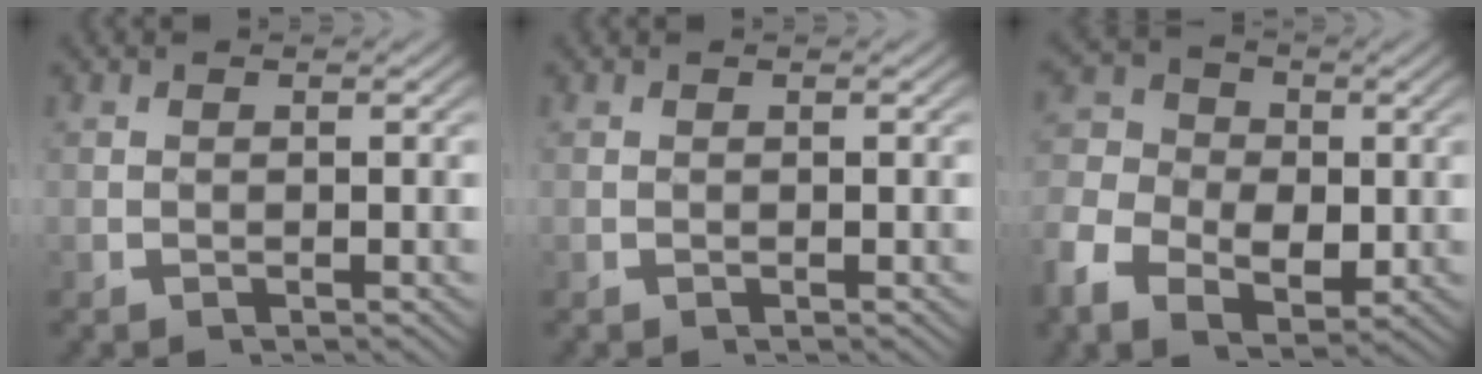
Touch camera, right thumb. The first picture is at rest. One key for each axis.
{"total": 0.0}
{"total": 8.3, "fx": -0.7, "fy": 6.4, "fz": 5.3, "tx": -0.102, "ty": -0.020, "tz": -0.013}